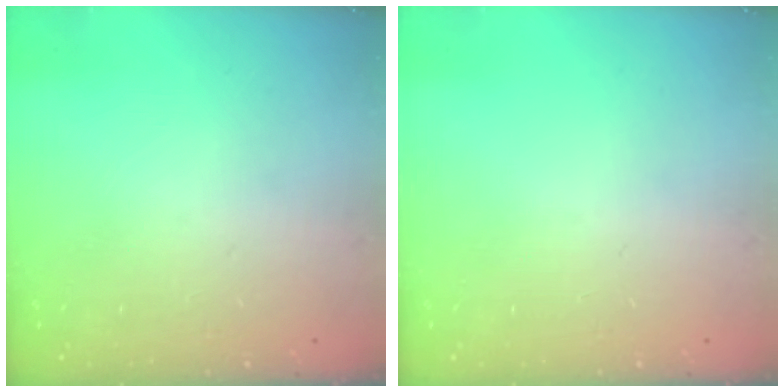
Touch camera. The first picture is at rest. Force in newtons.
{"total": 0.0}